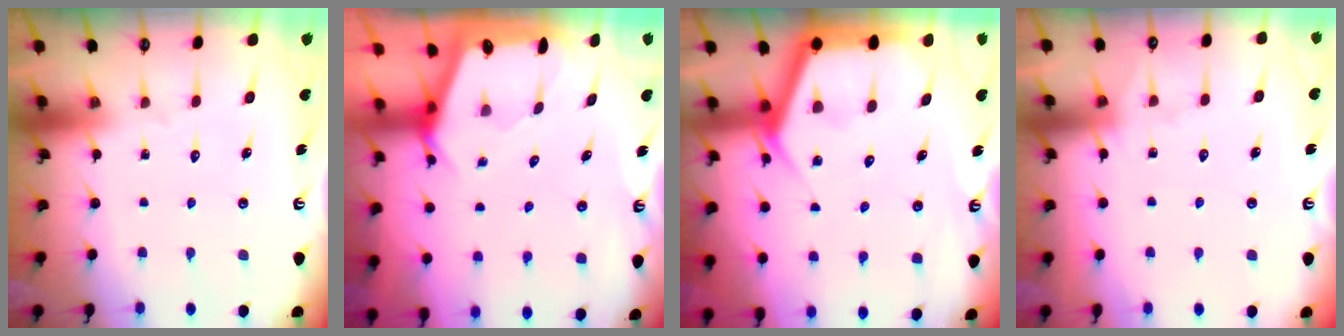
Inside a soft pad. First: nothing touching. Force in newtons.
{"total": 2.5, "press": 2.4, "slide": 0.3}
{"total": 6.6, "press": 6.6, "slide": 0.7}
{"total": 4.7, "press": 4.6, "slide": 0.7}